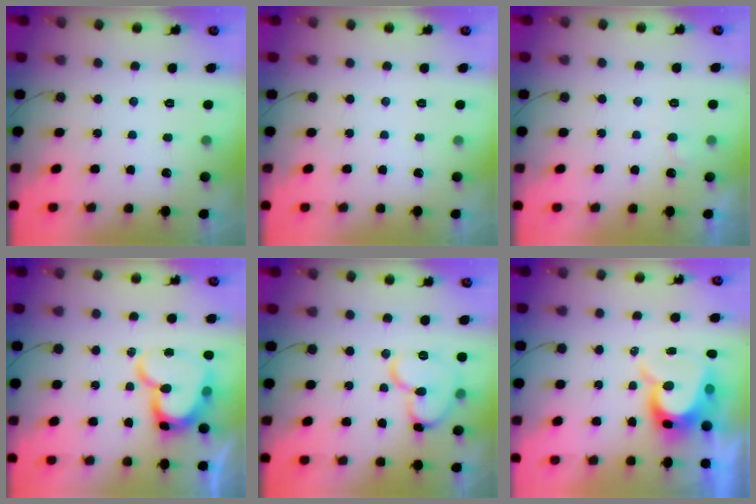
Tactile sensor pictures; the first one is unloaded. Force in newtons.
{"total": 0.0}
{"total": 4.9, "press": 4.9, "slide": 0.4}
{"total": 15.7, "press": 15.6, "slide": 1.1}
{"total": 12.3, "press": 12.1, "slide": 1.9}
{"total": 10.3, "press": 10.3, "slide": 0.9}